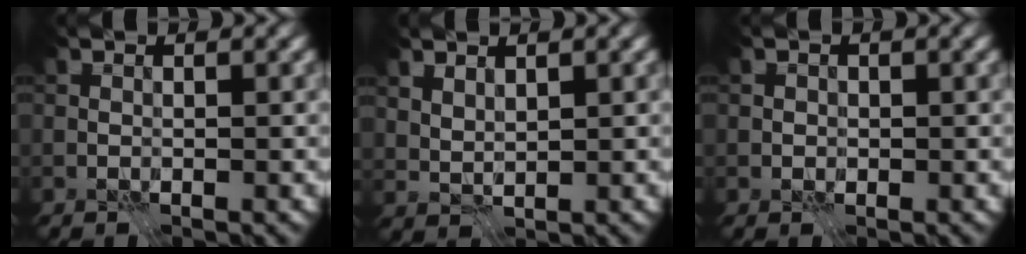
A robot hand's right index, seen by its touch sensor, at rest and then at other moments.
{"total": 1.6, "force": [1.1, 0.7, 0.9], "torque": [-0.021, -0.004, 0.024]}
{"total": 0.7, "force": [-0.2, 0.6, 0.1], "torque": [0.000, -0.003, -0.004]}